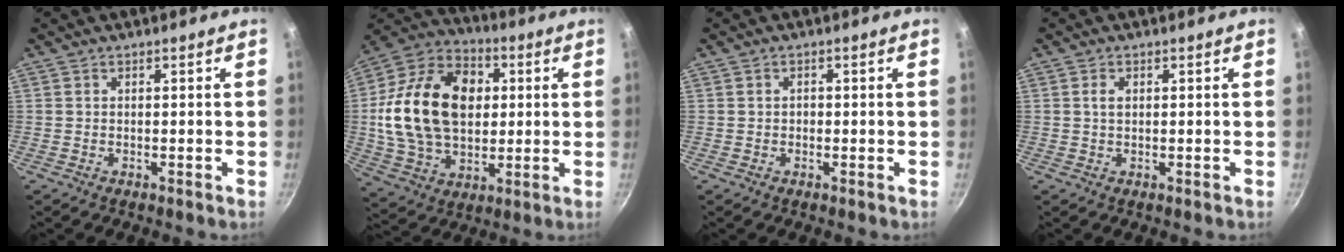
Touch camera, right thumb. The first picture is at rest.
{"total": 24.3, "force": [2.7, 17.0, 17.2], "torque": [-0.284, 0.014, 0.043]}
{"total": 1.1, "force": [0.0, 1.0, 0.6], "torque": [-0.007, 0.005, -0.001]}
{"total": 1.9, "force": [0.5, 1.2, 1.4], "torque": [-0.022, 0.002, 0.008]}